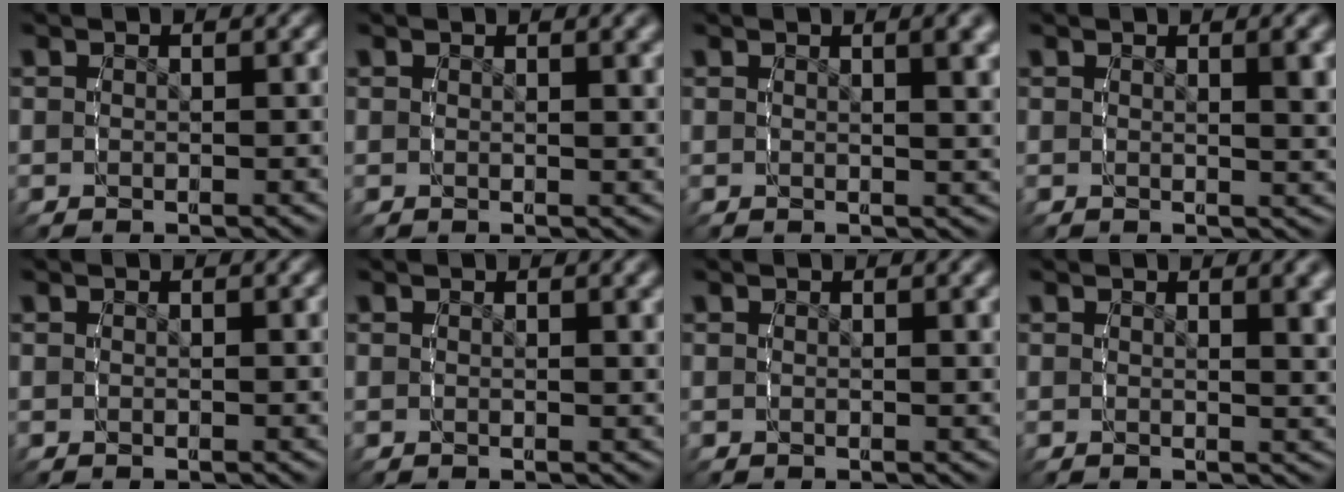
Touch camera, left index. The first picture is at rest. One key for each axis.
{"total": 1.2, "fx": 0.7, "fy": -0.4, "fz": 0.9, "tx": -0.010, "ty": -0.005, "tz": 0.014}
{"total": 2.3, "fx": 1.2, "fy": -0.3, "fz": 2.0, "tx": -0.023, "ty": -0.003, "tz": 0.022}
{"total": 2.0, "fx": 0.8, "fy": -0.3, "fz": 1.9, "tx": -0.022, "ty": -0.006, "tz": 0.016}
{"total": 0.0}
{"total": 1.1, "fx": 0.7, "fy": -0.4, "fz": 0.8, "tx": -0.010, "ty": -0.005, "tz": 0.013}
{"total": 0.8, "fx": 0.5, "fy": -0.4, "fz": 0.5, "tx": -0.008, "ty": -0.004, "tz": 0.010}
{"total": 2.0, "fx": 1.2, "fy": -0.4, "fz": 1.6, "tx": -0.019, "ty": -0.008, "tz": 0.022}